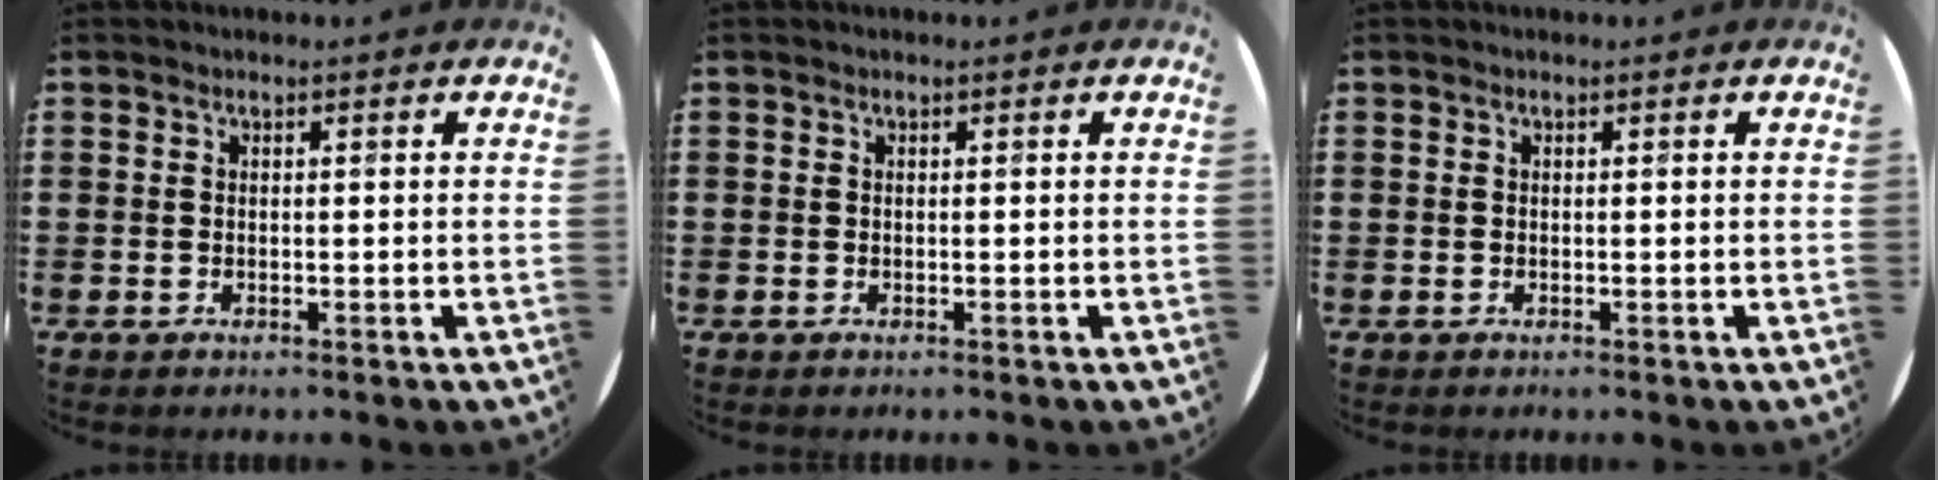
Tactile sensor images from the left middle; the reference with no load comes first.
{"total": 0.0}
{"total": 0.0}